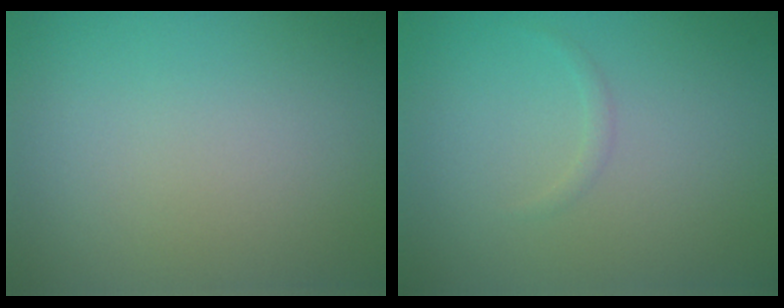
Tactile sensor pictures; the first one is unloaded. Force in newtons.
{"total": 0.6, "press": 0.6, "slide": 0.0}